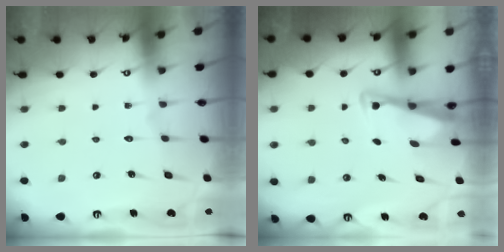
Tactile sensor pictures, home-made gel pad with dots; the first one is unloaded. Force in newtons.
{"total": 3.1, "press": 3.1, "slide": 0.3}